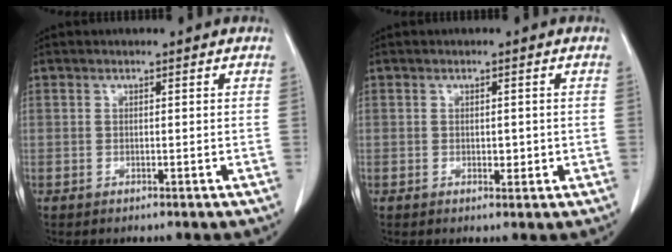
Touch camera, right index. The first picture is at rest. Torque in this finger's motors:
{"motor_torque": [0.00, 0.10, 0.01, 0.01]}